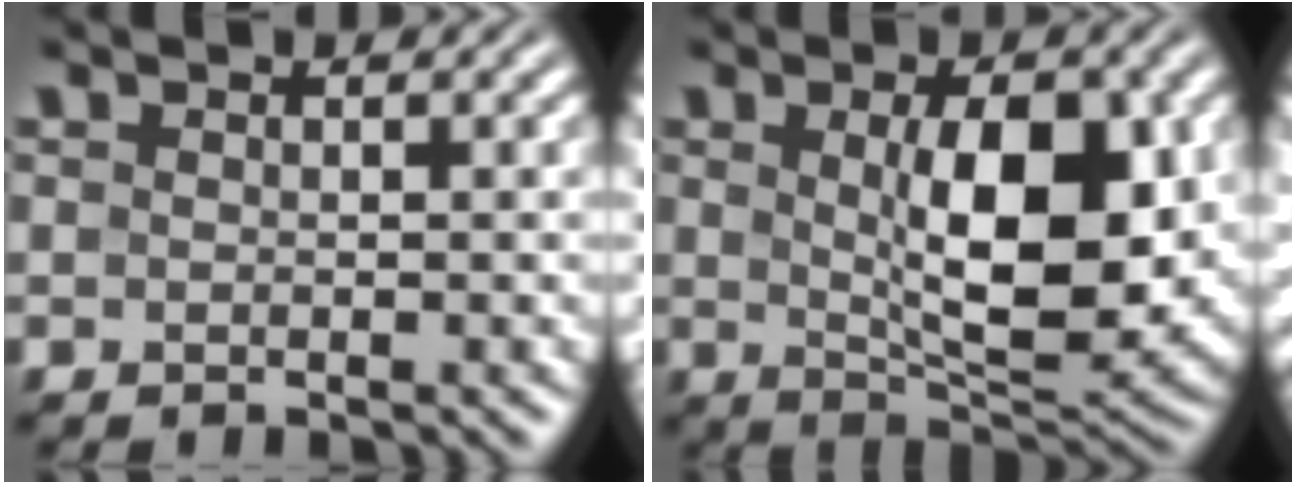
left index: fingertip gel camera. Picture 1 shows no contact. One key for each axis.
{"total": 9.2, "fx": 0.8, "fy": 4.0, "fz": 8.2, "tx": -0.129, "ty": -0.010, "tz": 0.025}